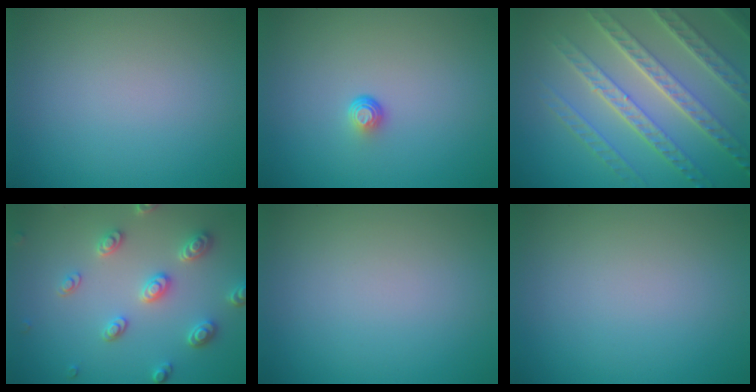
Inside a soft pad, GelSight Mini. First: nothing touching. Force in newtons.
{"total": 1.0, "press": 0.6, "slide": 0.8}
{"total": 7.7, "press": 5.6, "slide": 5.3}
{"total": 4.0, "press": 3.4, "slide": 2.1}
{"total": 0.0}
{"total": 0.0}